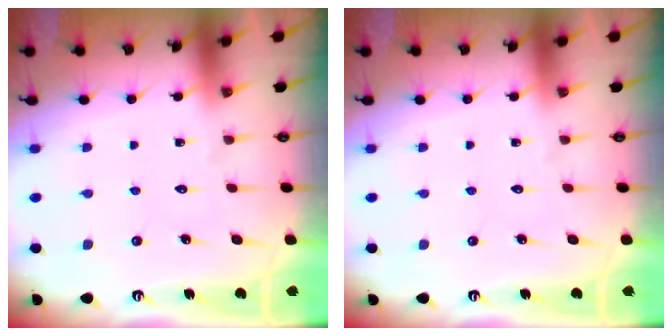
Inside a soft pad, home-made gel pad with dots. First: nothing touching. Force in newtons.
{"total": 0.0}